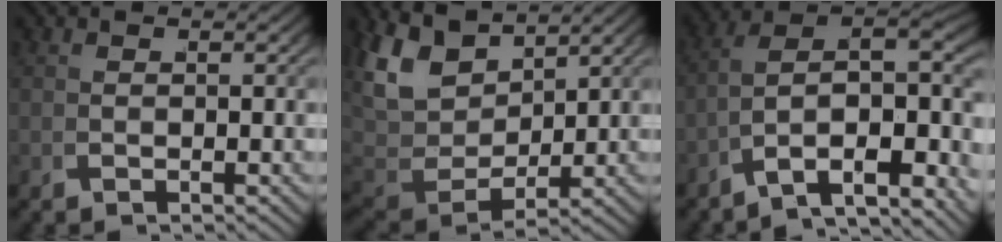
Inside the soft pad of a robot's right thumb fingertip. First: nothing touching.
{"total": 7.0, "force": [2.2, 4.2, 5.1], "torque": [-0.126, -0.018, 0.052]}
{"total": 14.9, "force": [-1.5, 10.7, 10.3], "torque": [-0.186, -0.045, -0.027]}